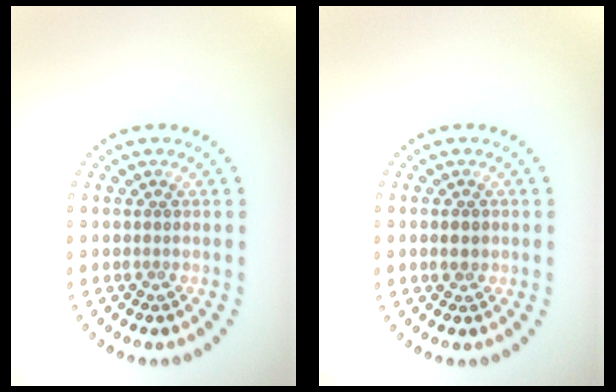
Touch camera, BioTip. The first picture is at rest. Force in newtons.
{"total": 1.2, "press": 1.2, "slide": 0.2}